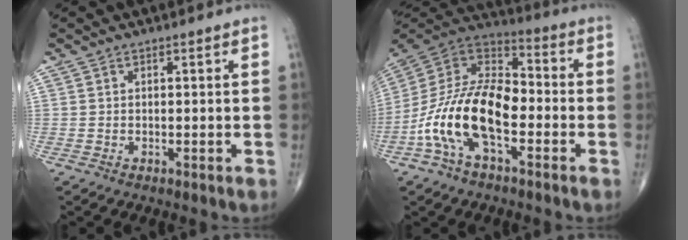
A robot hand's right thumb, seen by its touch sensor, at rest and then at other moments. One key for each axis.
{"total": 18.2, "fx": -5.3, "fy": 9.4, "fz": 14.7, "tx": -0.272, "ty": 0.051, "tz": -0.101}